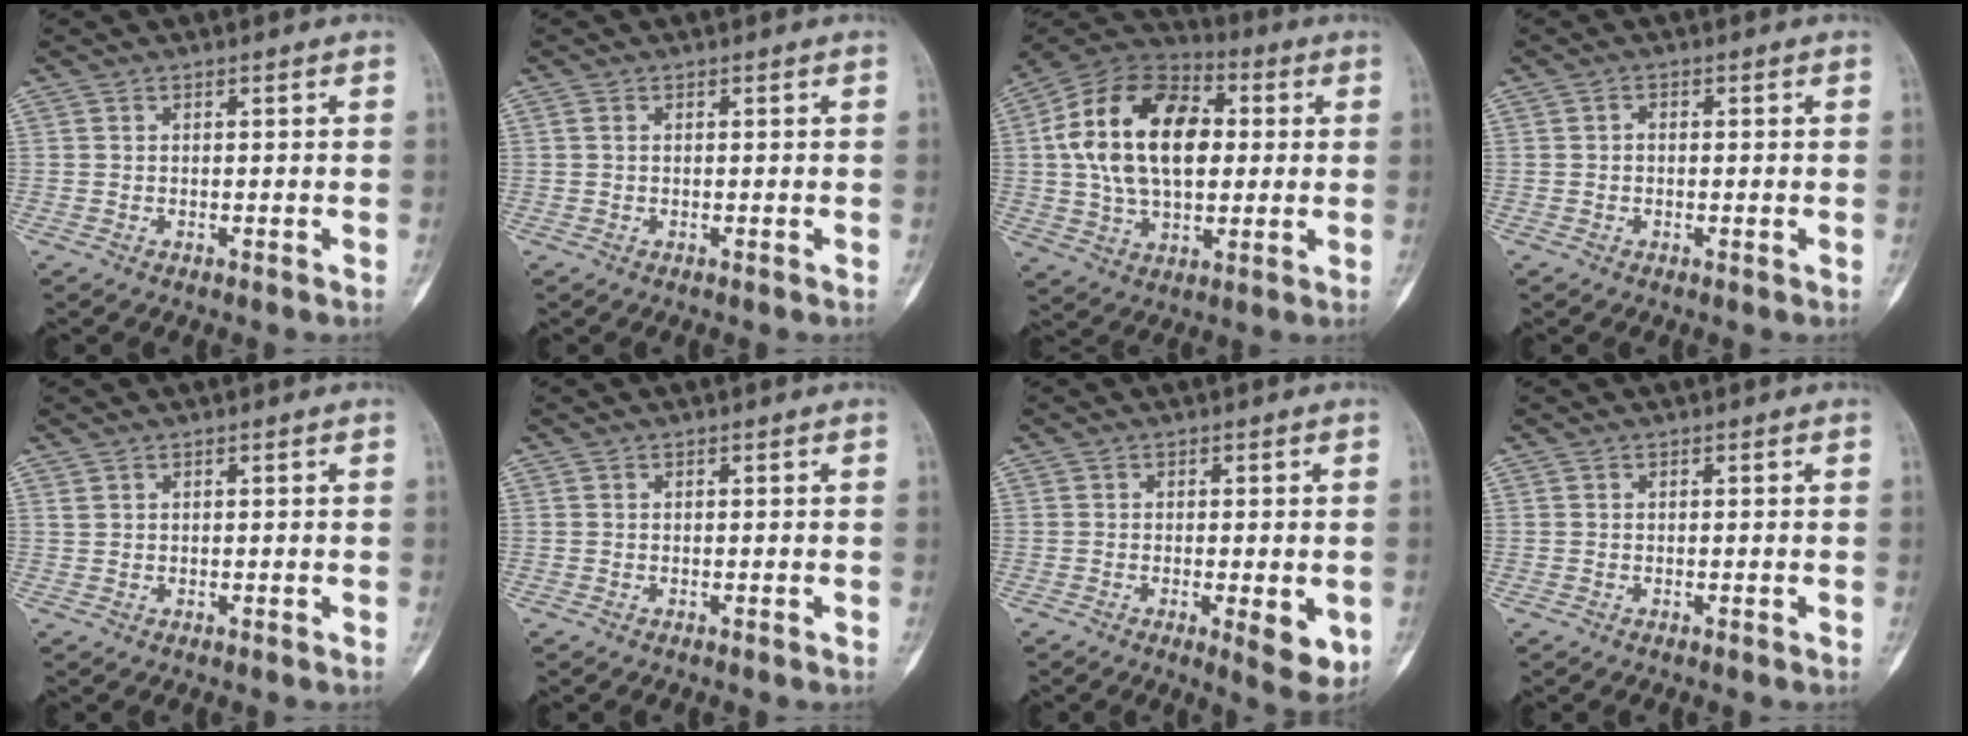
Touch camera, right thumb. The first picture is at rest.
{"total": 0.7, "force": [0.2, 0.4, 0.5], "torque": [-0.015, 0.005, 0.005]}
{"total": 21.9, "force": [2.8, 13.6, 17.0], "torque": [-0.283, 0.015, 0.044]}
{"total": 1.0, "force": [-0.1, 0.7, 0.7], "torque": [-0.005, 0.002, -0.005]}
{"total": 0.7, "force": [0.5, 0.4, 0.2], "torque": [-0.004, 0.000, 0.013]}
{"total": 0.0}
{"total": 6.6, "force": [-1.7, 2.1, 6.1], "torque": [-0.073, -0.013, -0.018]}
{"total": 0.0}